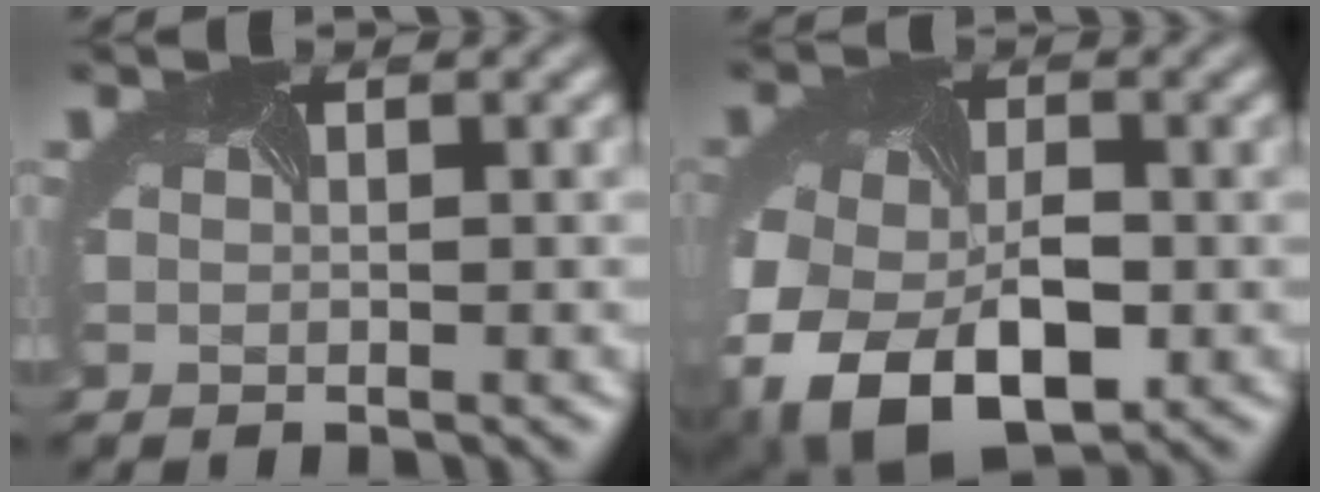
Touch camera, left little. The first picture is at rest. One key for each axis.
{"total": 10.6, "fx": -3.8, "fy": 6.9, "fz": 7.1, "tx": -0.156, "ty": -0.042, "tz": -0.057}